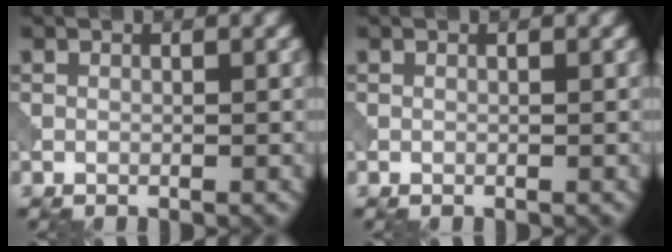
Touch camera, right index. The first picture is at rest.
{"total": 0.0}